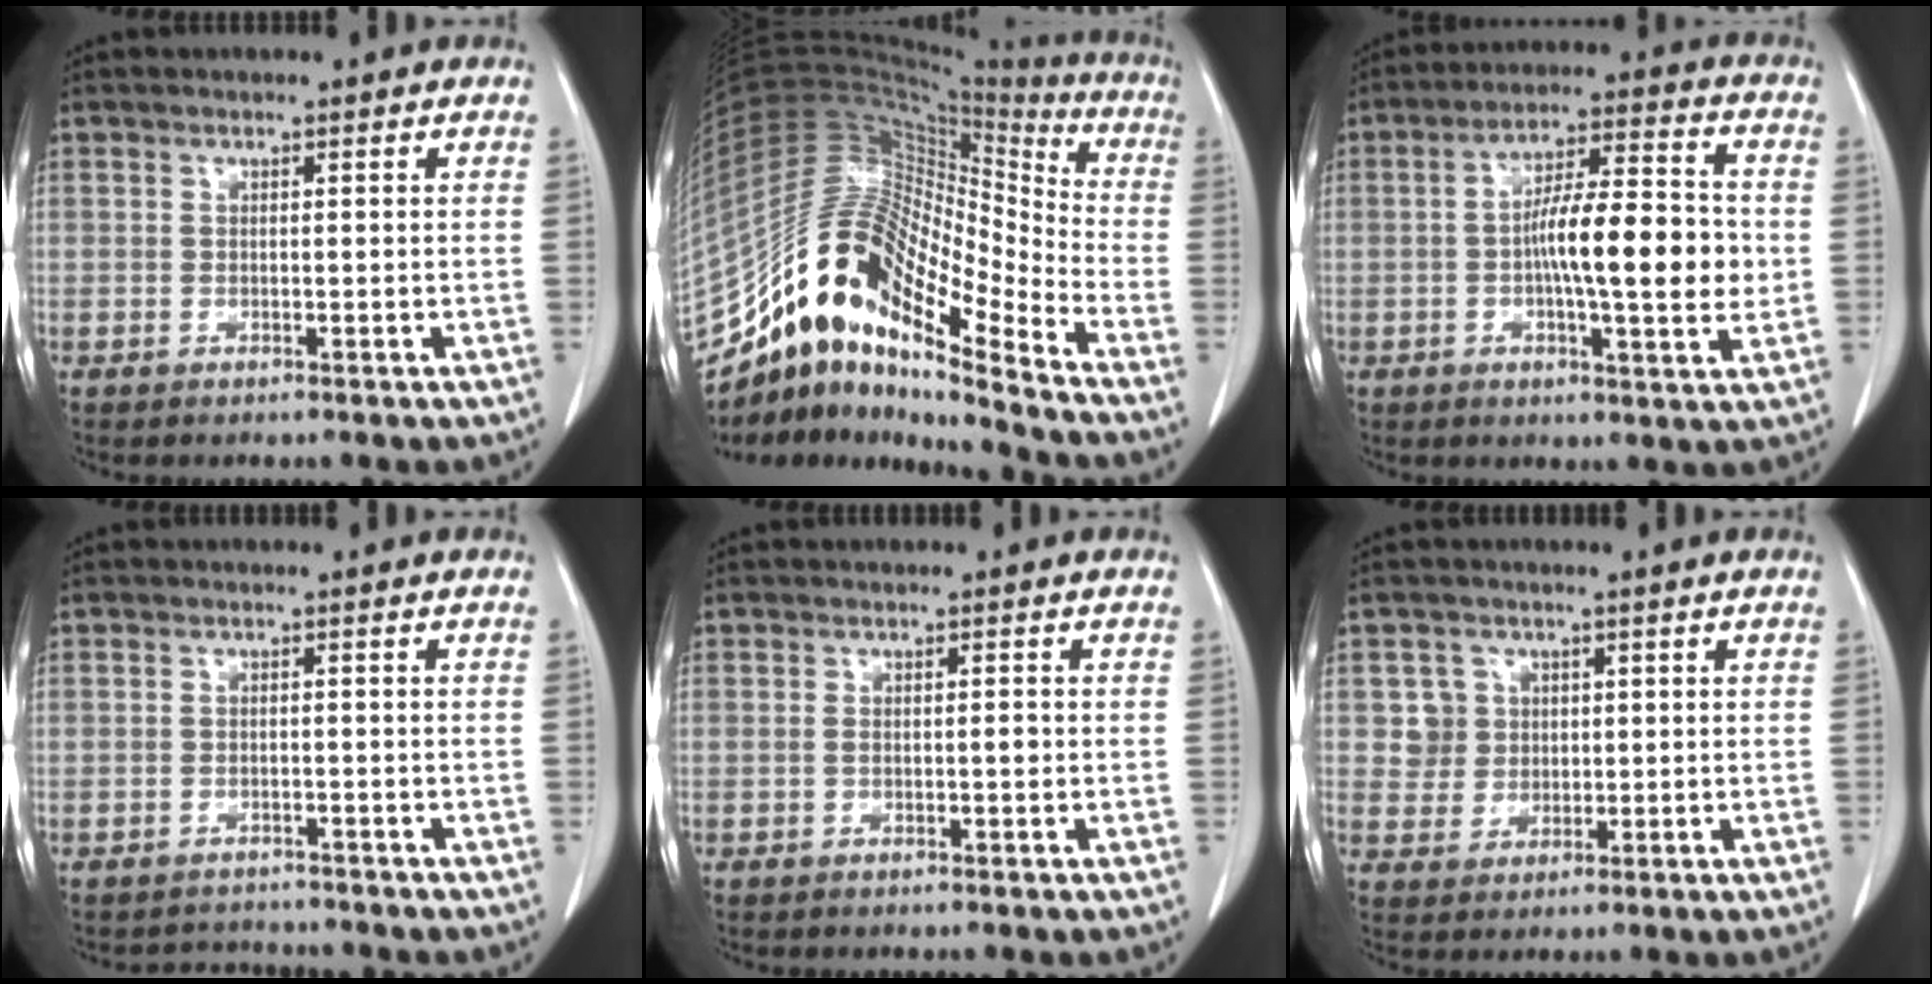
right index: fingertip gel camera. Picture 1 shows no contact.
{"total": 20.1, "force": [-14.7, 4.3, 13.1], "torque": [-0.249, 0.036, -0.268]}
{"total": 13.5, "force": [-0.9, 2.4, 13.3], "torque": [-0.219, 0.010, -0.018]}
{"total": 2.8, "force": [-2.7, 0.6, -0.6], "torque": [0.008, -0.003, -0.038]}
{"total": 1.3, "force": [-0.2, 0.3, 1.2], "torque": [-0.021, 0.001, -0.002]}
{"total": 4.2, "force": [1.2, 4.1, 0.1], "torque": [0.006, 0.010, 0.025]}